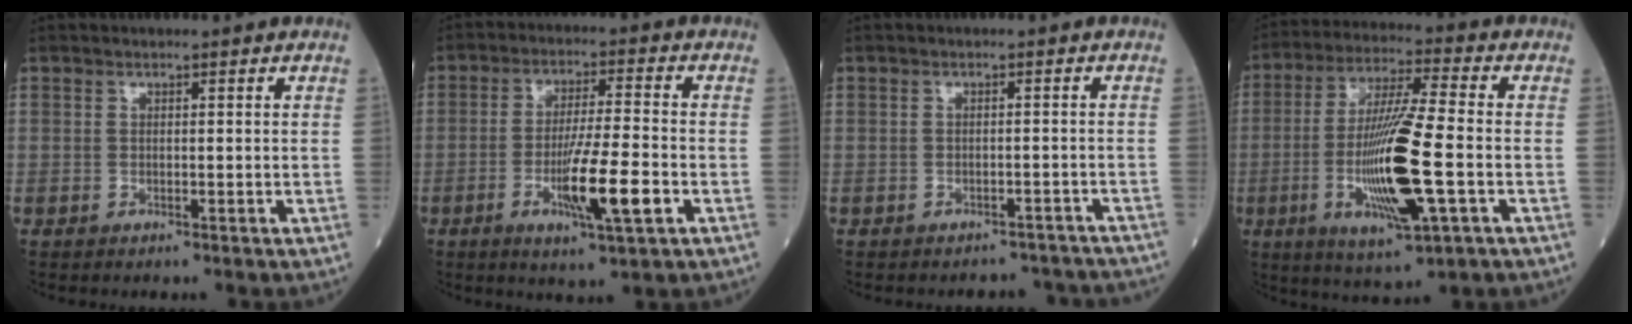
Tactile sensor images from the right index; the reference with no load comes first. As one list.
[{"total": 10.0, "force": [-3.2, 0.4, 9.5], "torque": [-0.168, -0.014, -0.057]}, {"total": 6.0, "force": [-5.6, 2.1, 0.2], "torque": [0.007, 0.010, -0.055]}, {"total": 15.3, "force": [-3.5, 1.2, 14.9], "torque": [-0.290, -0.015, -0.062]}]